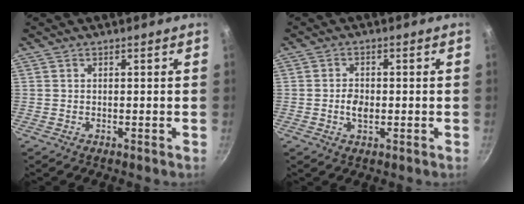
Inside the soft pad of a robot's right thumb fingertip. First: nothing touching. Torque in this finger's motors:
{"motor_torque": [-0.19, 0.32, 0.08, 0.51, -0.02]}